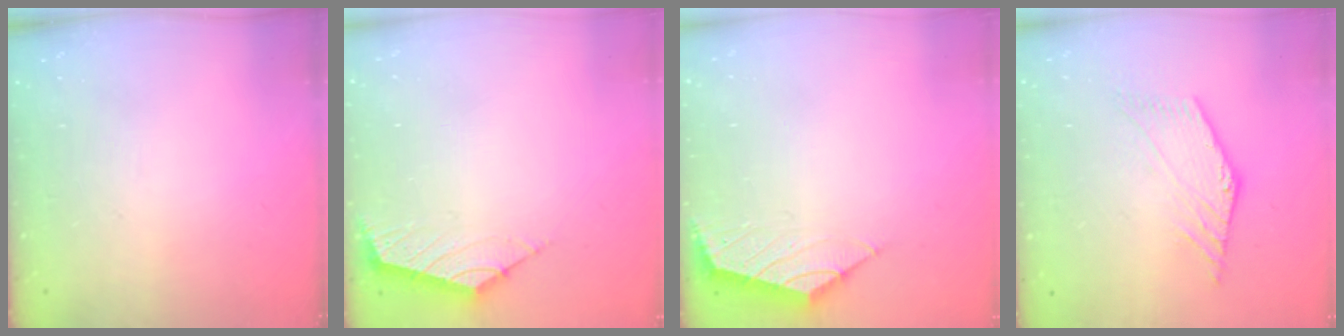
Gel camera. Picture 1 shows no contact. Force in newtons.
{"total": 2.6, "press": 2.6, "slide": 0.7}
{"total": 2.3, "press": 2.2, "slide": 0.6}
{"total": 3.5, "press": 3.5, "slide": 0.5}